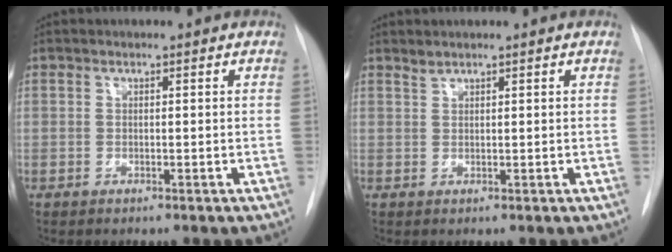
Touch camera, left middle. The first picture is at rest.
{"total": 0.9, "force": [0.9, 0.0, 0.1], "torque": [-0.004, -0.001, 0.019]}